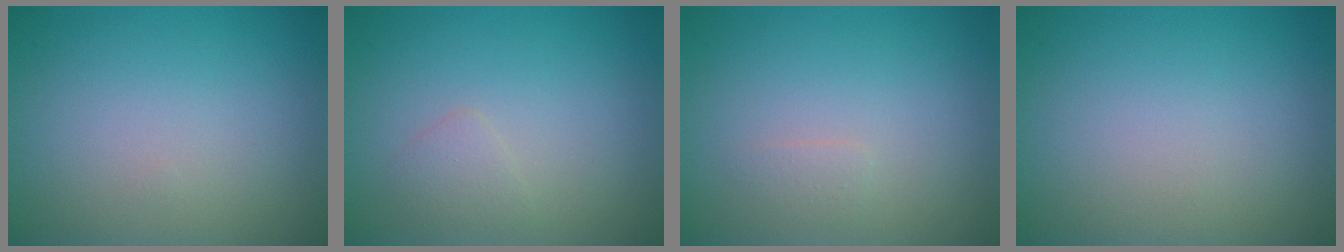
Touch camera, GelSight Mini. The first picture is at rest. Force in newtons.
{"total": 1.2, "press": 1.2, "slide": 0.1}
{"total": 0.7, "press": 0.7, "slide": 0.1}
{"total": 0.0}